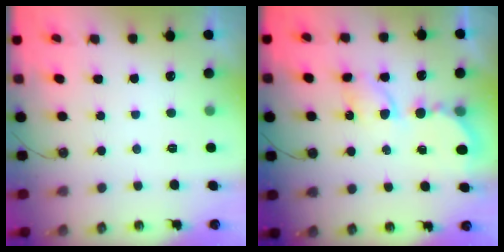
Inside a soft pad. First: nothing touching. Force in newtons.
{"total": 7.0, "press": 7.0, "slide": 0.6}